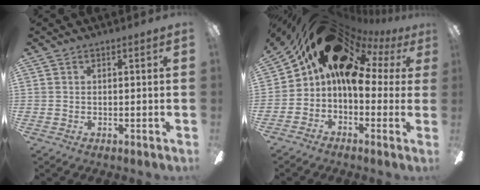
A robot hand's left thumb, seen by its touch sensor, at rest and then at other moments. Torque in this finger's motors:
{"motor_torque": [0.64, 3.50, 2.55, -0.22, 0.61]}